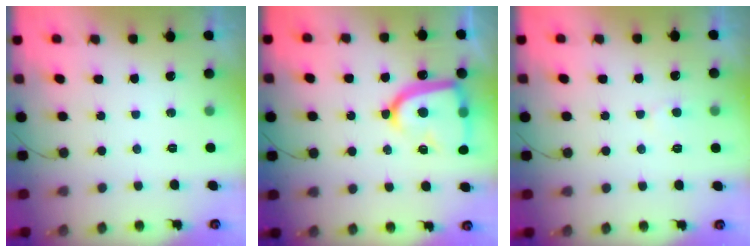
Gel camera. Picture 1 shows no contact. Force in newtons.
{"total": 18.6, "press": 18.5, "slide": 1.6}
{"total": 5.3, "press": 5.2, "slide": 0.4}